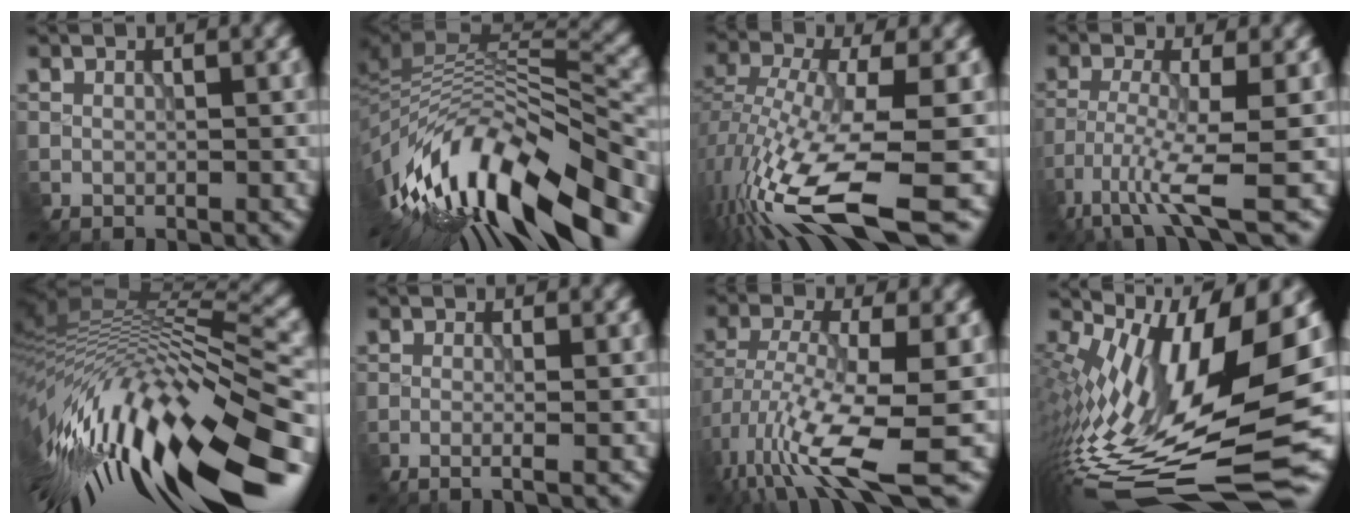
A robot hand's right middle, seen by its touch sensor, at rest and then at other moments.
{"total": 14.2, "force": [-7.9, 5.4, 10.5], "torque": [-0.204, 0.017, -0.131]}
{"total": 13.5, "force": [-6.3, 4.0, 11.3], "torque": [-0.244, -0.020, -0.106]}
{"total": 5.9, "force": [-3.5, 0.6, 4.7], "torque": [-0.099, -0.009, -0.072]}
{"total": 15.6, "force": [-6.1, 4.6, 13.6], "torque": [-0.237, 0.023, -0.111]}
{"total": 2.0, "force": [-0.6, 0.7, 1.8], "torque": [-0.013, 0.005, -0.021]}
{"total": 10.0, "force": [-4.9, 2.8, 8.2], "torque": [-0.165, -0.015, -0.089]}
{"total": 14.8, "force": [-1.4, 5.3, 13.8], "torque": [-0.252, -0.006, -0.013]}